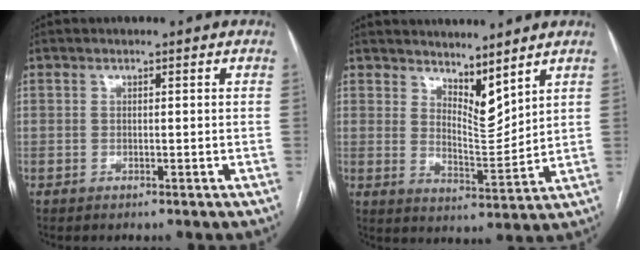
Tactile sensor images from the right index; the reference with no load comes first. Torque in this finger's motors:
{"motor_torque": [-0.11, 0.26, -0.02, 0.00]}